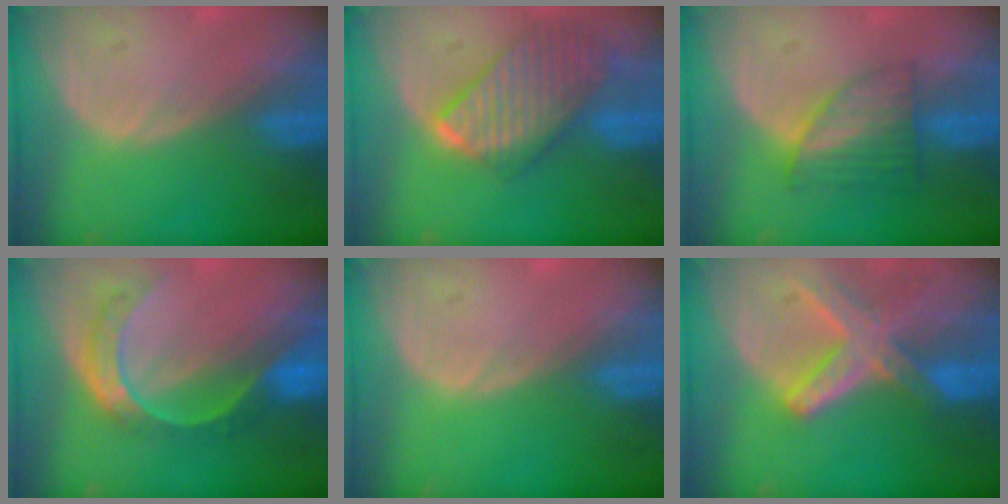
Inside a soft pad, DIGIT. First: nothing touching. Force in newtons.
{"total": 9.7, "press": 8.4, "slide": 4.9}
{"total": 6.0, "press": 5.6, "slide": 2.2}
{"total": 8.0, "press": 6.7, "slide": 4.4}
{"total": 0.0}
{"total": 8.2, "press": 7.1, "slide": 4.0}